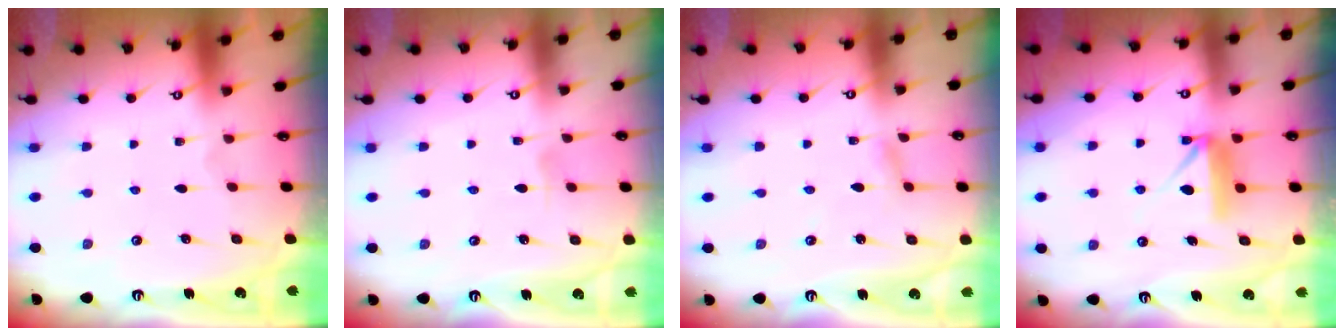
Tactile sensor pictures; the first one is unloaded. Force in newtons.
{"total": 3.4, "press": 3.4, "slide": 0.3}
{"total": 2.3, "press": 2.3, "slide": 0.2}
{"total": 8.7, "press": 8.7, "slide": 0.4}